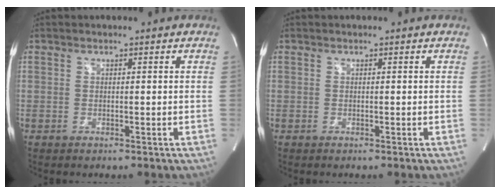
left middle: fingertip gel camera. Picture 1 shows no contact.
{"total": 0.0}